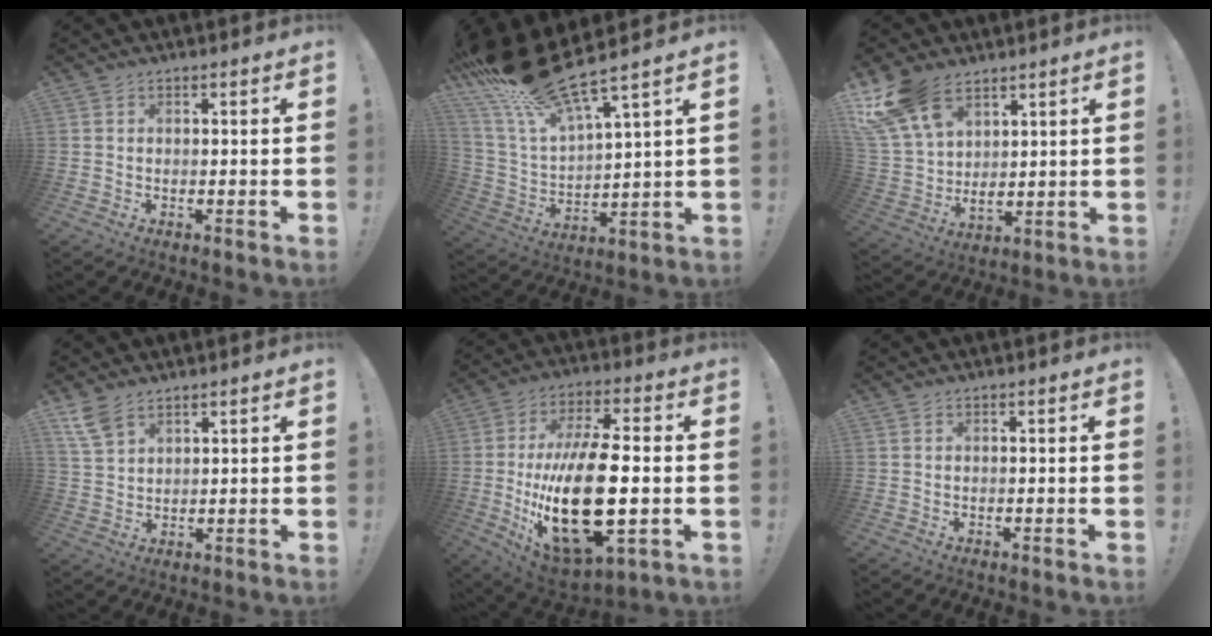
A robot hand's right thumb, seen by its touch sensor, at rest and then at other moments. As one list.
[{"total": 18.8, "force": [15.8, 3.4, 9.7], "torque": [-0.189, -0.103, 0.273]}, {"total": 17.0, "force": [10.2, 10.6, 8.6], "torque": [-0.187, -0.057, 0.195]}, {"total": 6.5, "force": [4.7, 2.9, 3.4], "torque": [-0.072, -0.016, 0.093]}, {"total": 27.0, "force": [-2.9, 11.8, 24.1], "torque": [-0.461, -0.005, -0.040]}, {"total": 0.0}]